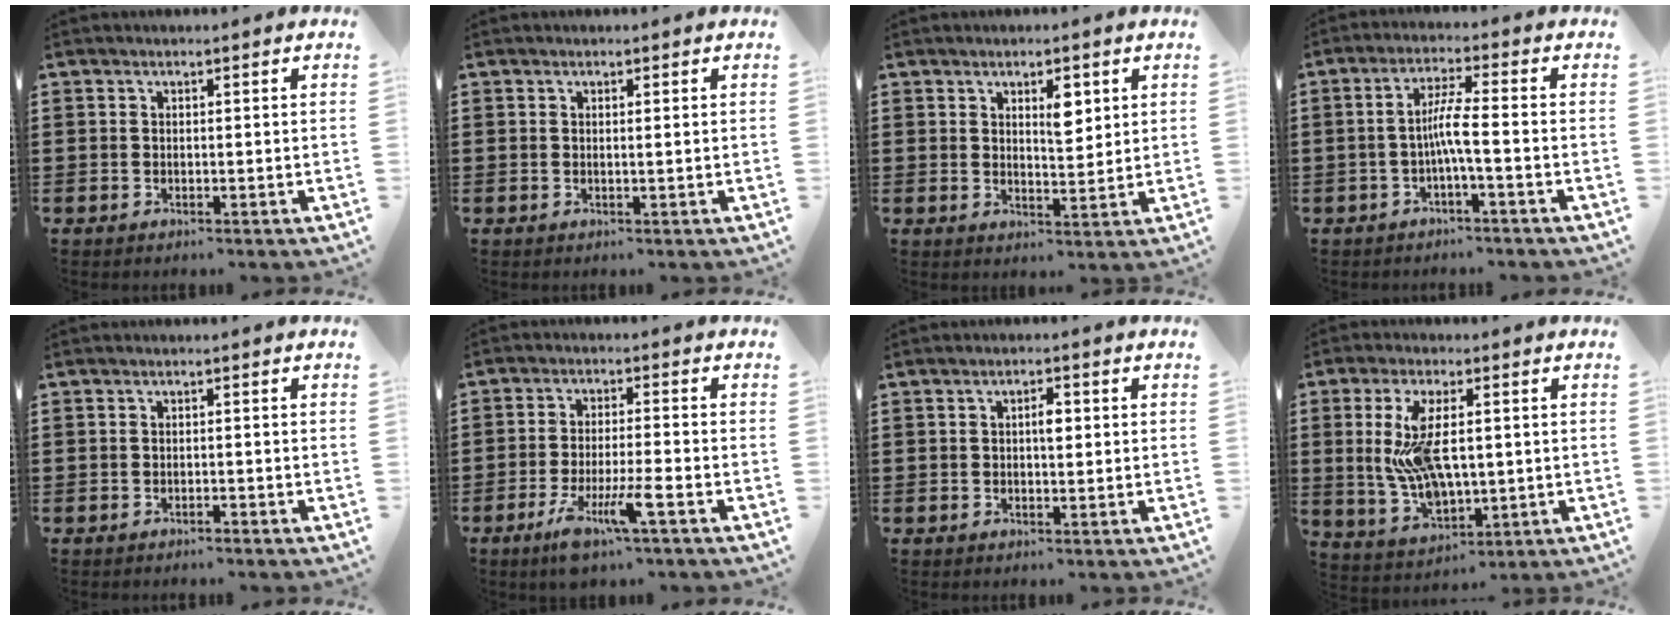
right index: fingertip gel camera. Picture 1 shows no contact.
{"total": 0.5, "force": [0.1, -0.2, 0.5], "torque": [-0.007, -0.002, 0.002]}
{"total": 4.2, "force": [2.0, 1.7, 3.2], "torque": [-0.046, -0.001, 0.028]}
{"total": 5.0, "force": [-1.4, 0.0, 4.8], "torque": [-0.088, -0.003, -0.029]}
{"total": 0.8, "force": [-0.8, 0.0, 0.2], "torque": [-0.007, -0.003, -0.015]}
{"total": 6.8, "force": [-4.1, 0.5, 5.5], "torque": [-0.113, -0.019, -0.076]}
{"total": 2.2, "force": [0.2, 0.8, 2.1], "torque": [-0.033, 0.001, 0.000]}
{"total": 8.0, "force": [0.7, 2.7, 7.5], "torque": [-0.170, -0.006, 0.005]}